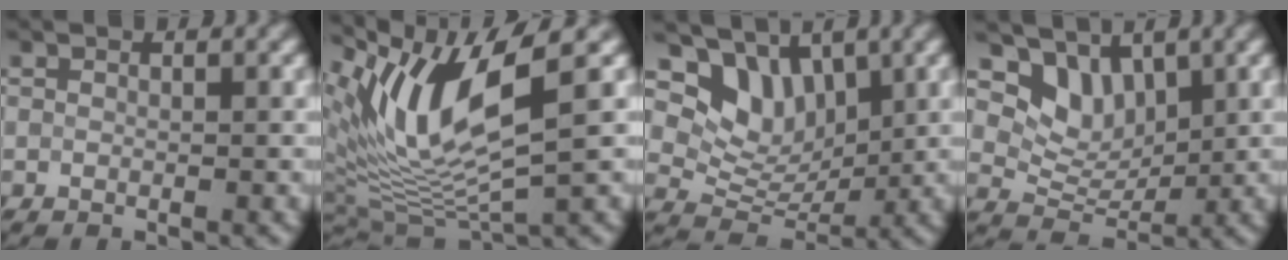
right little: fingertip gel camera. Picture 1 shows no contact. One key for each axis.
{"total": 9.5, "fx": 4.4, "fy": 2.4, "fz": 8.0, "tx": -0.170, "ty": -0.003, "tz": 0.088}
{"total": 5.2, "fx": 3.1, "fy": 3.4, "fz": 2.4, "tx": -0.045, "ty": -0.009, "tz": 0.049}
{"total": 4.1, "fx": 2.6, "fy": 2.6, "fz": 1.7, "tx": -0.036, "ty": -0.010, "tz": 0.044}